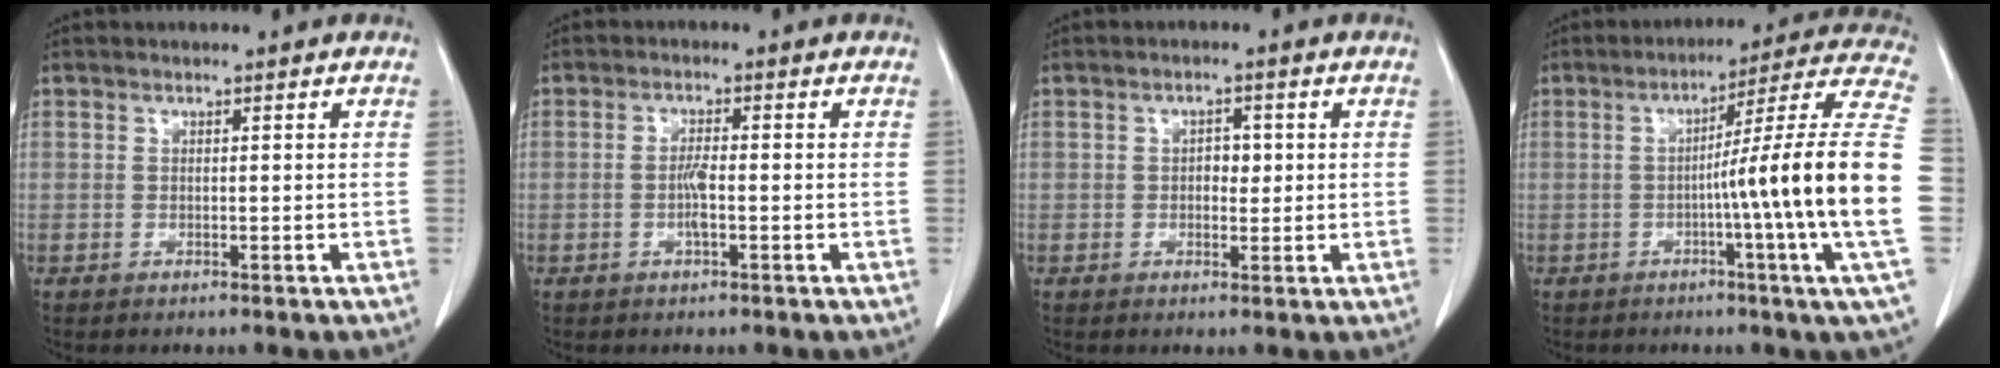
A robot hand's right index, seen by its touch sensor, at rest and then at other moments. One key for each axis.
{"total": 2.5, "fx": -0.7, "fy": 0.3, "fz": 2.3, "tx": -0.047, "ty": 0.000, "tz": -0.014}
{"total": 2.2, "fx": 0.1, "fy": 1.4, "fz": 1.7, "tx": -0.023, "ty": 0.003, "tz": 0.001}
{"total": 19.3, "fx": -3.0, "fy": -3.1, "fz": 18.8, "tx": -0.223, "ty": 0.004, "tz": -0.060}